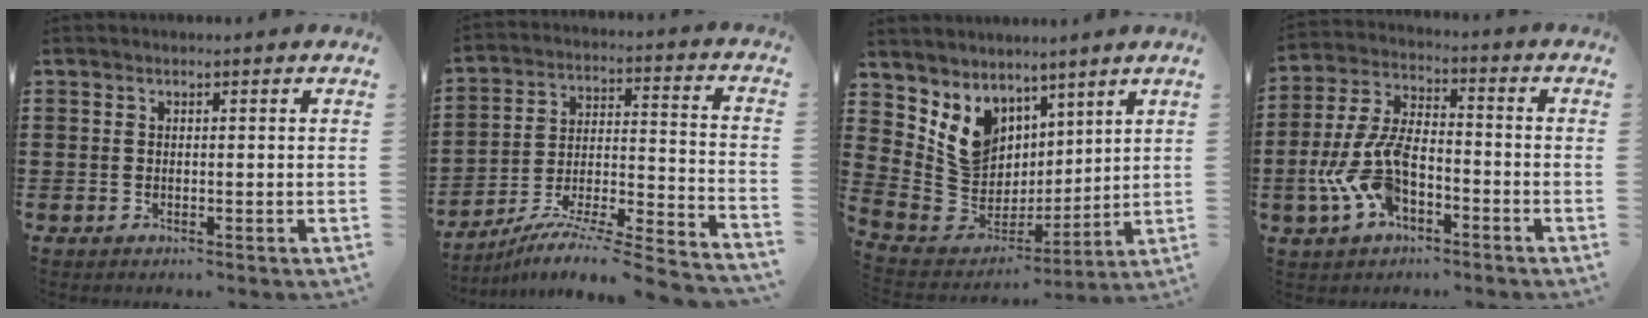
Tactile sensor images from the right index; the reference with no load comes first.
{"total": 7.6, "force": [-6.7, -0.2, 3.6], "torque": [-0.055, -0.007, -0.136]}
{"total": 8.9, "force": [4.8, 7.2, 2.2], "torque": [-0.097, -0.038, 0.100]}
{"total": 10.4, "force": [-4.1, 5.1, 8.1], "torque": [-0.206, -0.006, -0.082]}